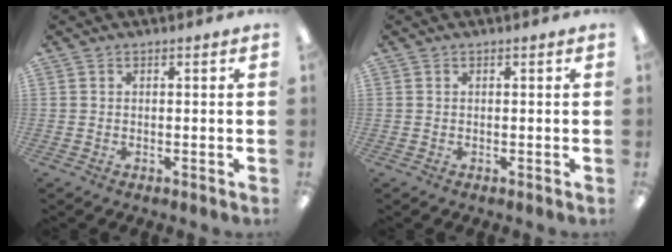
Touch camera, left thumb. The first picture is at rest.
{"total": 0.0}